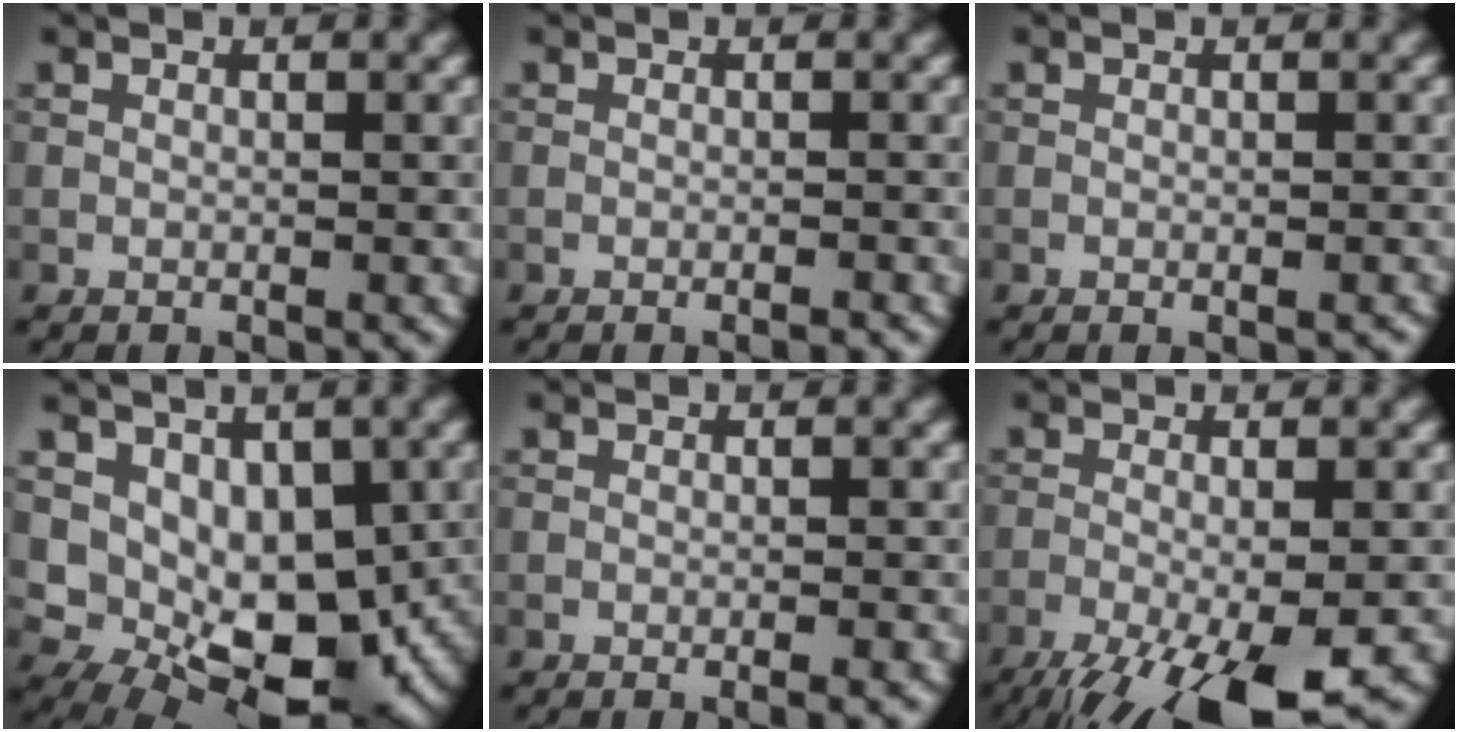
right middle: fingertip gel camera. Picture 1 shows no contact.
{"total": 0.9, "force": [-0.5, 0.1, 0.8], "torque": [-0.009, -0.003, -0.011]}
{"total": 0.9, "force": [-0.3, 0.1, 0.8], "torque": [-0.010, -0.004, -0.004]}
{"total": 9.3, "force": [0.3, 6.0, 7.1], "torque": [-0.092, -0.018, 0.012]}
{"total": 1.1, "force": [-0.4, 0.2, 1.1], "torque": [-0.010, -0.005, -0.009]}
{"total": 9.9, "force": [-5.5, 2.7, 7.7], "torque": [-0.141, -0.027, -0.095]}